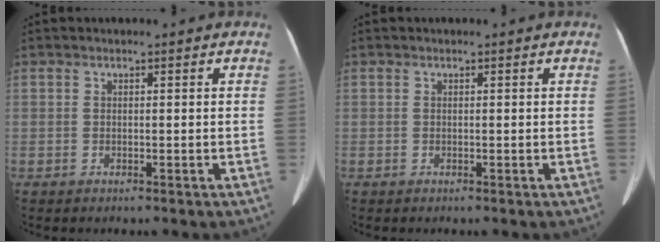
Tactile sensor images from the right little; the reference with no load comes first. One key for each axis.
{"total": 0.0}